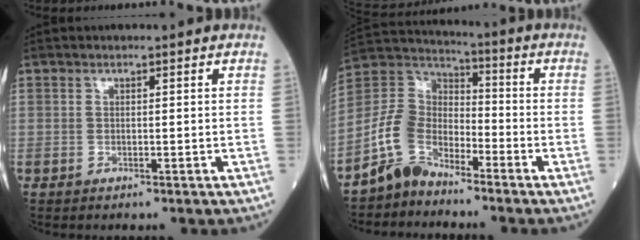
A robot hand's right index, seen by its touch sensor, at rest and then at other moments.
{"total": 8.2, "force": [-5.9, 4.8, 2.9], "torque": [-0.068, 0.027, -0.126]}